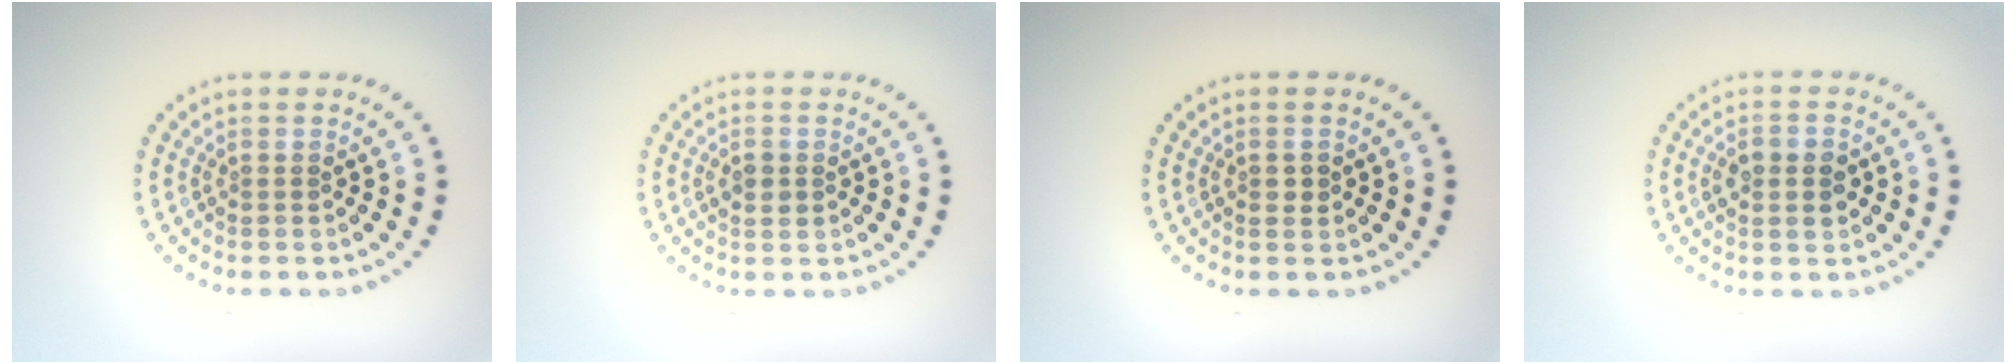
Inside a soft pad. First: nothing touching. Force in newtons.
{"total": 1.4, "press": 1.4, "slide": 0.0}
{"total": 1.0, "press": 1.0, "slide": 0.1}
{"total": 2.6, "press": 2.6, "slide": 0.2}